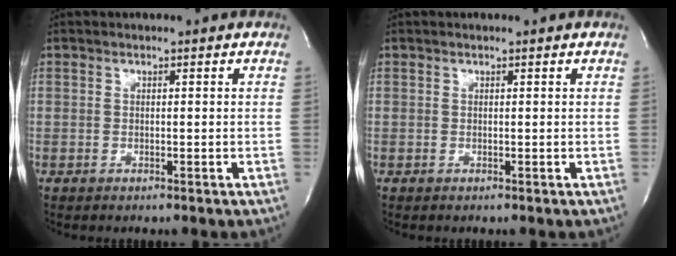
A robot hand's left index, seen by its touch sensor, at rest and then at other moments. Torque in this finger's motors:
{"motor_torque": [0.13, -0.20, -0.03, -0.01]}